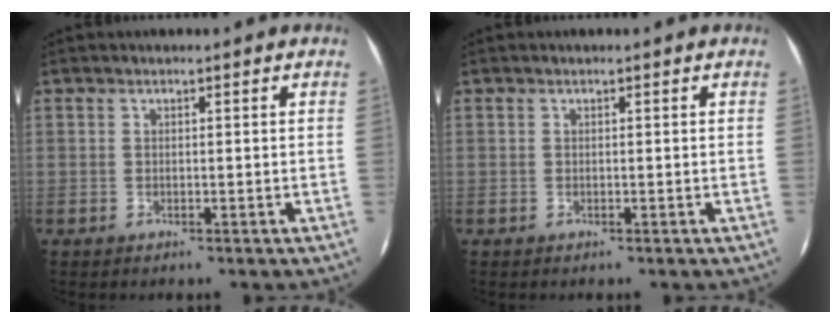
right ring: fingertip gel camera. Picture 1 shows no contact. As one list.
[{"total": 0.0}]